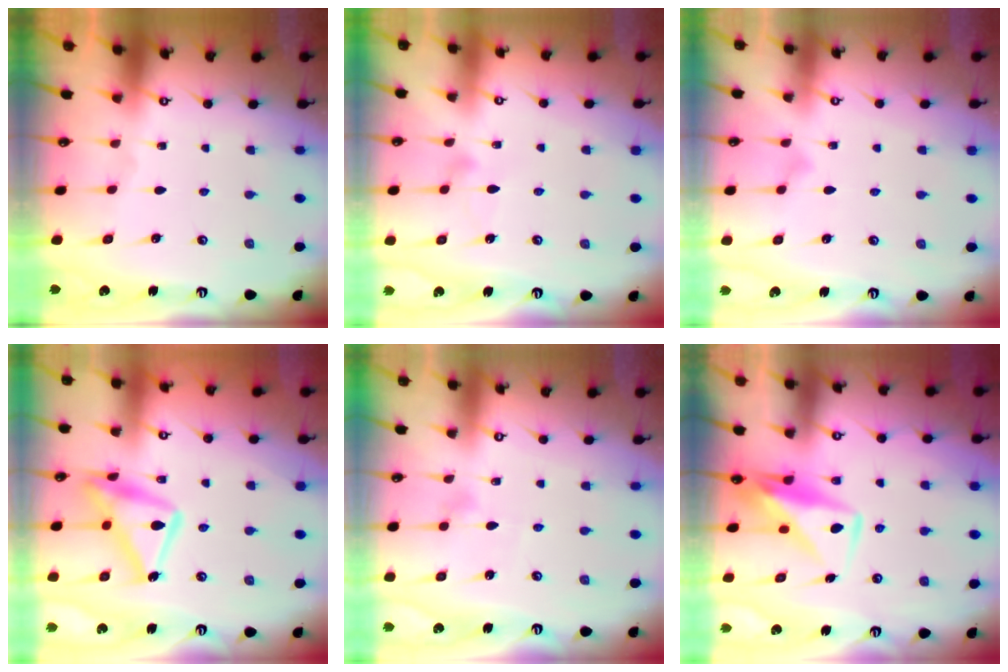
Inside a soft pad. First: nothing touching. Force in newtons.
{"total": 7.7, "press": 7.7, "slide": 0.3}
{"total": 3.4, "press": 3.4, "slide": 0.2}
{"total": 16.8, "press": 16.8, "slide": 1.0}
{"total": 4.2, "press": 4.2, "slide": 0.3}
{"total": 9.6, "press": 9.6, "slide": 0.6}